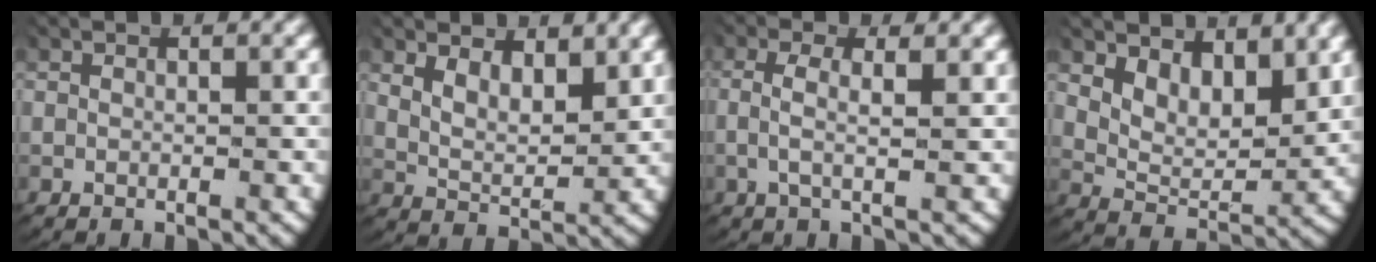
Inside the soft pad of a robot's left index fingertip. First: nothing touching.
{"total": 4.1, "force": [2.0, 2.7, 2.4], "torque": [-0.049, -0.013, 0.034]}
{"total": 2.8, "force": [0.6, 0.9, 2.5], "torque": [-0.063, -0.007, 0.010]}
{"total": 5.6, "force": [2.7, 3.4, 3.5], "torque": [-0.060, -0.014, 0.046]}